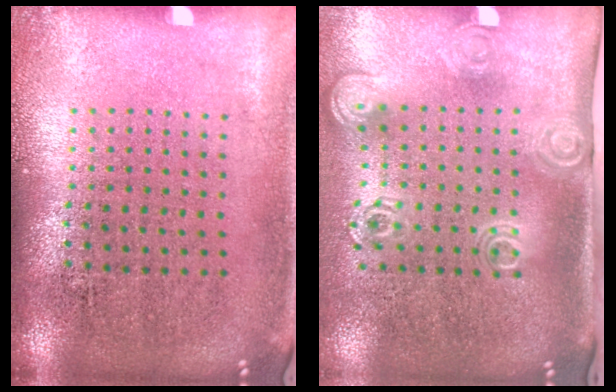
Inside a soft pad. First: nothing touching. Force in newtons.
{"total": 2.0, "press": 1.4, "slide": 1.5}